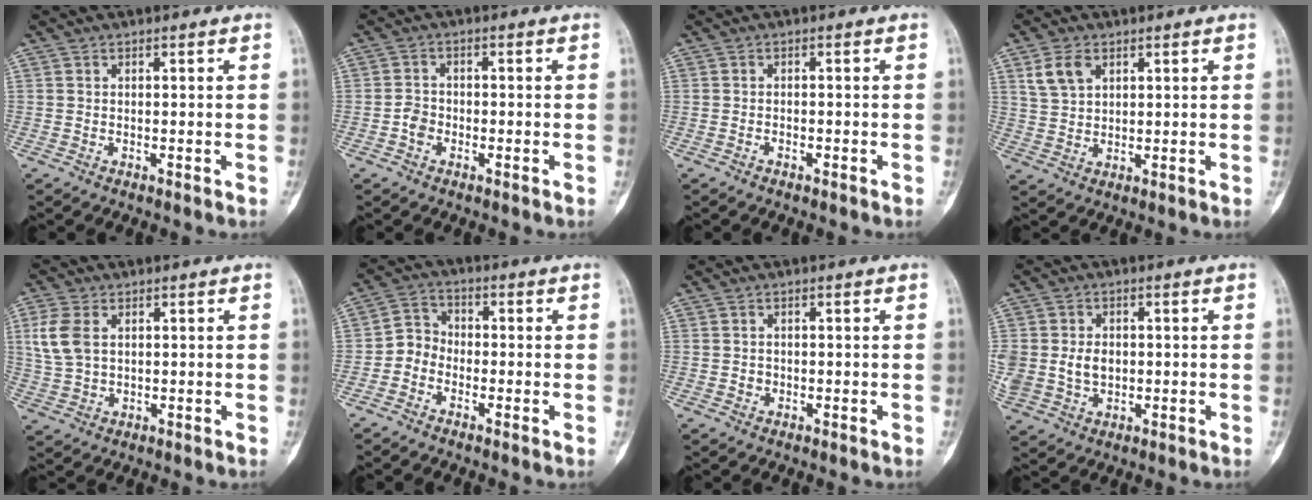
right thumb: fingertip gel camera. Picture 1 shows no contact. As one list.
[{"total": 2.6, "force": [-1.1, 2.0, 1.3], "torque": [-0.015, 0.009, -0.027]}, {"total": 0.8, "force": [-0.6, 0.4, 0.4], "torque": [-0.012, 0.007, -0.010]}, {"total": 5.5, "force": [2.7, 3.6, 3.3], "torque": [-0.058, -0.004, 0.058]}, {"total": 7.3, "force": [2.0, 4.7, 5.2], "torque": [-0.117, 0.001, 0.046]}, {"total": 4.6, "force": [-1.9, 3.8, 1.6], "torque": [-0.001, 0.017, -0.054]}, {"total": 1.0, "force": [-0.2, 0.9, 0.3], "torque": [0.000, 0.004, -0.003]}, {"total": 9.8, "force": [0.3, 7.8, 5.9], "torque": [-0.133, 0.003, 0.022]}]